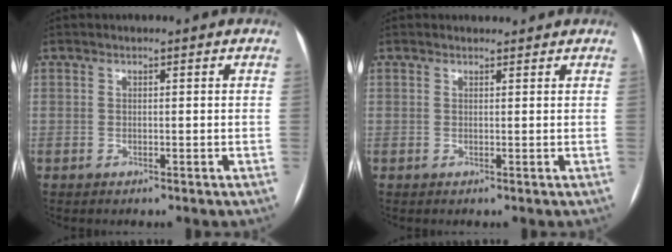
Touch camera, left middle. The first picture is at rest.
{"total": 1.3, "force": [1.3, 0.4, 0.0], "torque": [-0.008, 0.009, 0.018]}